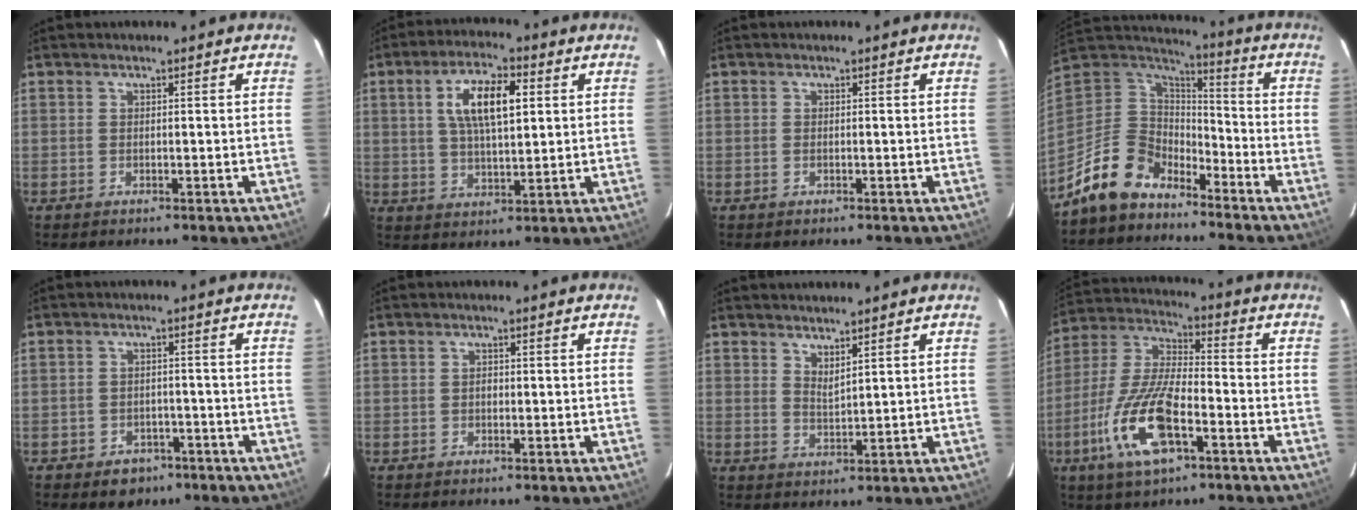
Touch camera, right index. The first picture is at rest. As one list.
[{"total": 10.3, "force": [2.8, 4.0, 9.1], "torque": [-0.166, 0.013, 0.051]}, {"total": 0.5, "force": [-0.2, 0.2, 0.4], "torque": [-0.009, 0.000, -0.005]}, {"total": 14.0, "force": [-10.4, 7.9, 4.9], "torque": [-0.133, 0.020, -0.187]}, {"total": 5.9, "force": [-3.8, 4.3, 1.5], "torque": [-0.045, 0.012, -0.040]}, {"total": 0.7, "force": [-0.2, 0.6, 0.3], "torque": [-0.003, 0.002, -0.004]}, {"total": 2.8, "force": [2.3, 0.5, 1.4], "torque": [-0.024, -0.003, 0.039]}, {"total": 16.2, "force": [-7.2, 5.5, 13.5], "torque": [-0.293, -0.012, -0.141]}]